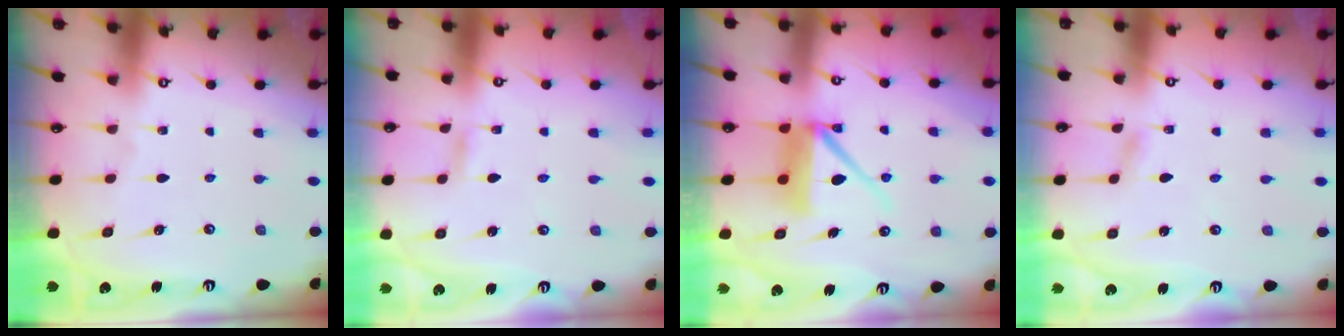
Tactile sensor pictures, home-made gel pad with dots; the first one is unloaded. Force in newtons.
{"total": 1.9, "press": 1.9, "slide": 0.1}
{"total": 9.2, "press": 9.1, "slide": 1.1}
{"total": 1.4, "press": 1.4, "slide": 0.1}